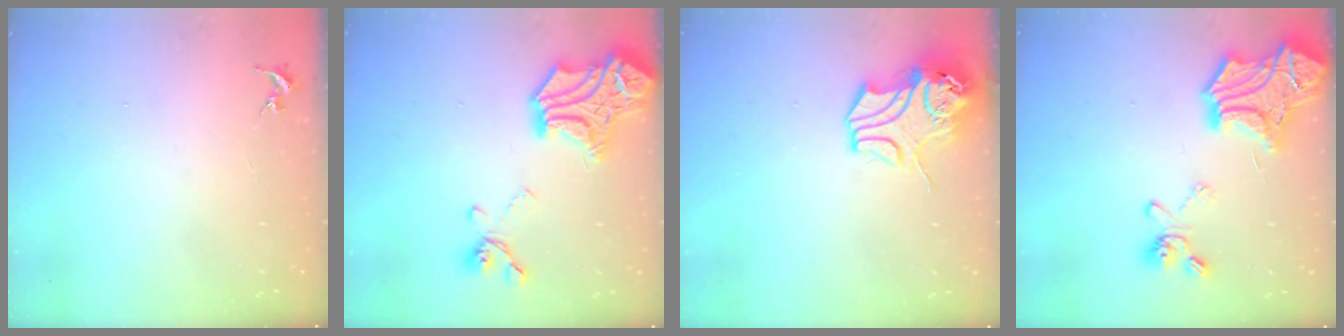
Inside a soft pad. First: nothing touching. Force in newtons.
{"total": 22.8, "press": 22.8, "slide": 0.7}
{"total": 12.7, "press": 12.6, "slide": 1.9}
{"total": 24.1, "press": 24.0, "slide": 2.2}